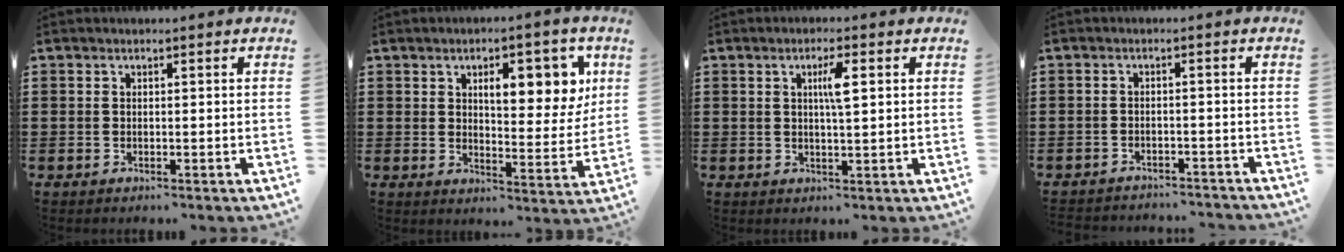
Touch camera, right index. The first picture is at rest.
{"total": 9.0, "force": [3.6, 4.0, 7.2], "torque": [-0.104, -0.003, 0.052]}
{"total": 3.5, "force": [0.9, 0.6, 3.3], "torque": [-0.060, 0.002, 0.010]}
{"total": 2.1, "force": [-2.0, 0.2, 0.0], "torque": [-0.006, 0.001, -0.044]}